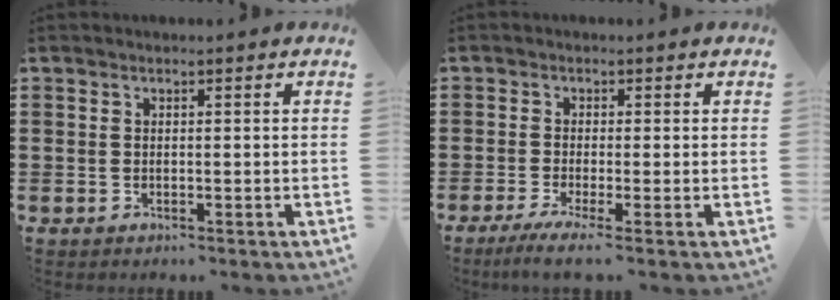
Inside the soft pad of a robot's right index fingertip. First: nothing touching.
{"total": 2.3, "force": [-1.4, -0.2, 1.9], "torque": [-0.041, -0.010, -0.025]}